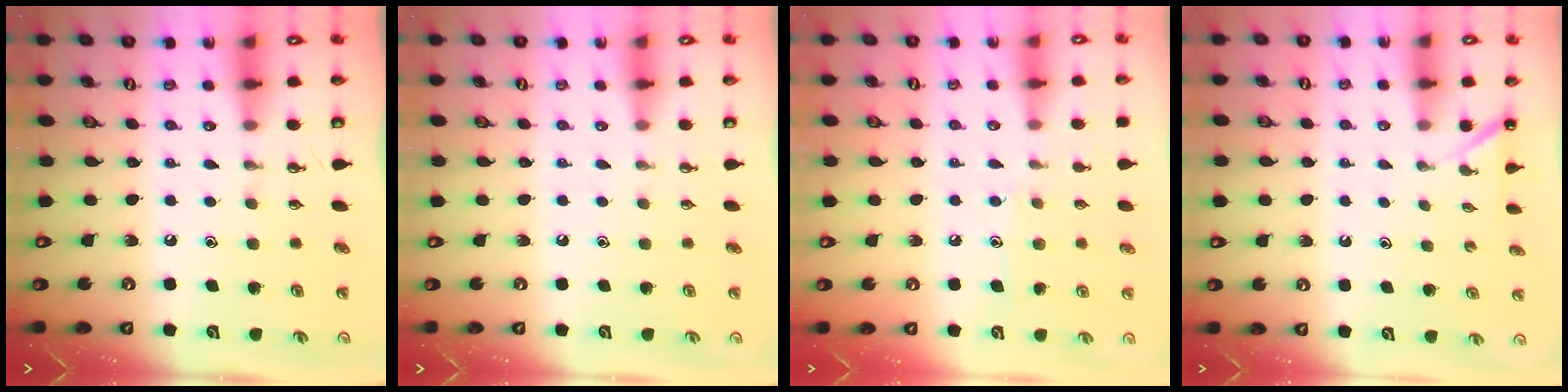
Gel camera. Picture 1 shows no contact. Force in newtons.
{"total": 0.0}
{"total": 6.9, "press": 6.8, "slide": 0.9}
{"total": 2.3, "press": 2.3, "slide": 0.2}